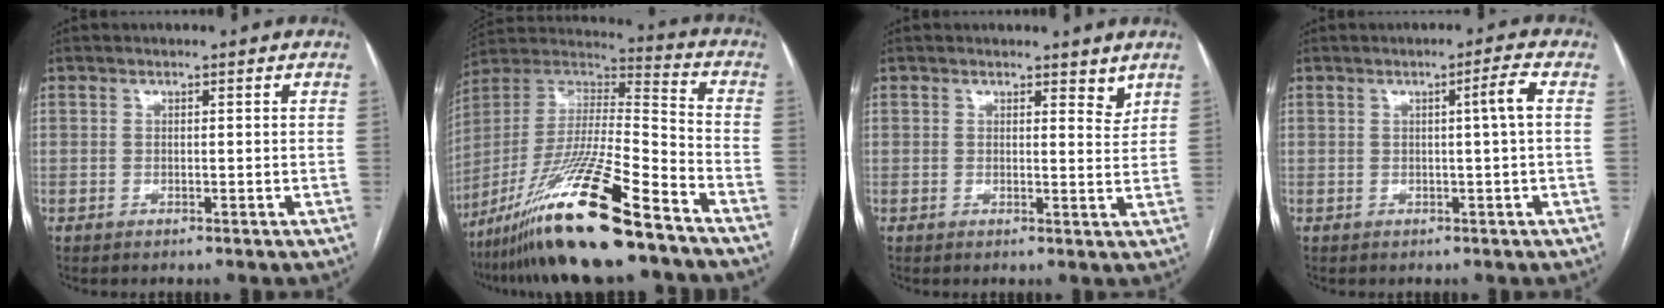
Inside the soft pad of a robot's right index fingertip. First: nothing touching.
{"total": 23.1, "force": [-16.2, 1.2, 16.4], "torque": [-0.331, -0.036, -0.299]}
{"total": 2.7, "force": [2.3, 1.0, 1.0], "torque": [-0.007, -0.013, 0.023]}
{"total": 2.7, "force": [0.2, -0.7, 2.6], "torque": [-0.041, 0.001, 0.006]}